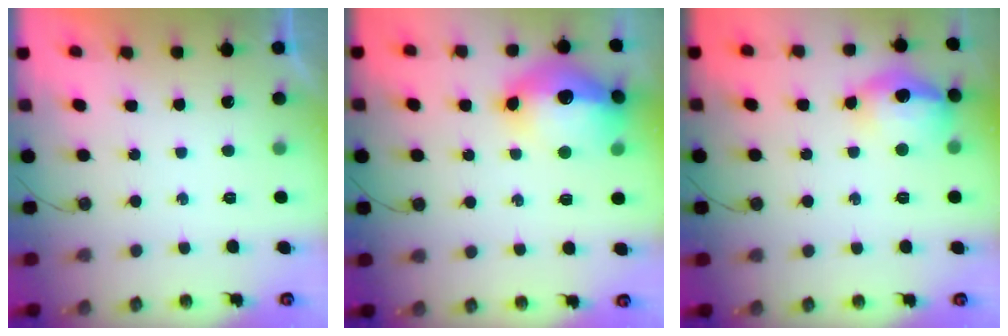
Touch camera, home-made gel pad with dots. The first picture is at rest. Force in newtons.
{"total": 17.9, "press": 17.8, "slide": 1.4}
{"total": 14.4, "press": 14.4, "slide": 1.1}